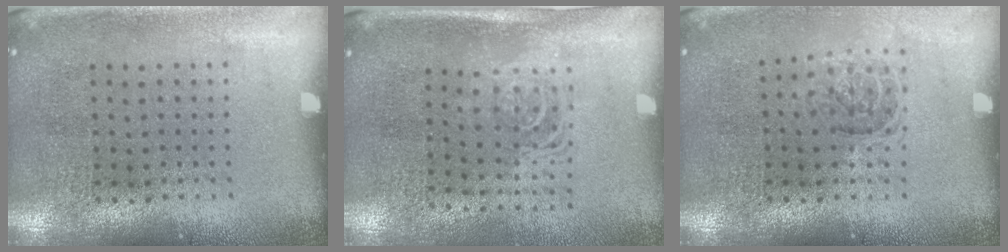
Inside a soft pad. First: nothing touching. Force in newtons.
{"total": 1.6, "press": 1.3, "slide": 1.0}
{"total": 1.1, "press": 1.0, "slide": 0.5}